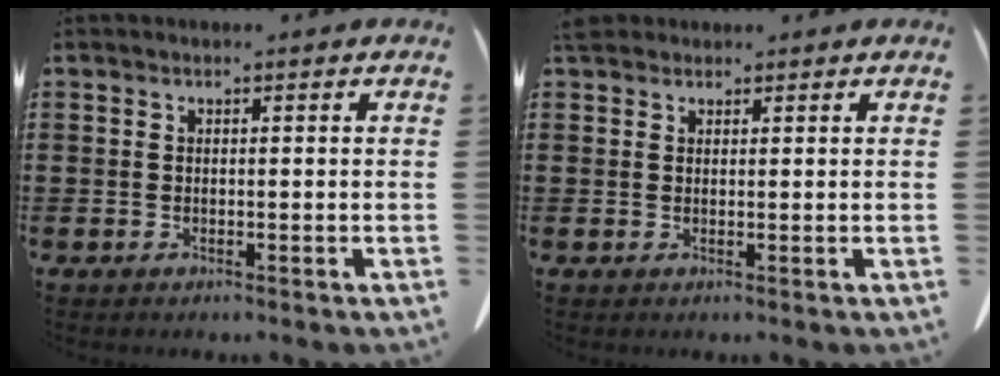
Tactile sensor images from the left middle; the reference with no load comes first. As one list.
[{"total": 2.1, "force": [1.8, 1.0, 0.6], "torque": [-0.020, 0.006, 0.035]}]